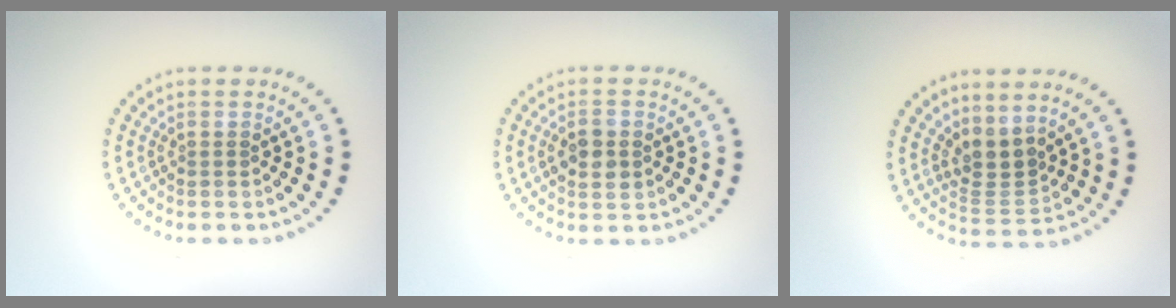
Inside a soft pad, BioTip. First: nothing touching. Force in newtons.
{"total": 2.6, "press": 2.6, "slide": 0.1}
{"total": 2.8, "press": 2.1, "slide": 1.9}